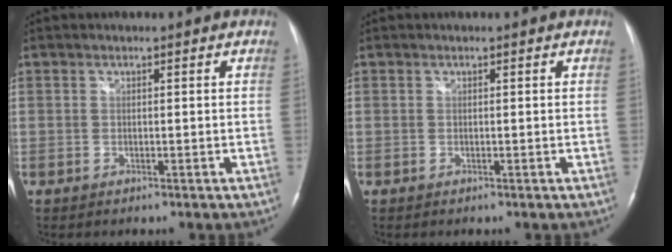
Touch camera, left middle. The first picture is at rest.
{"total": 0.0}